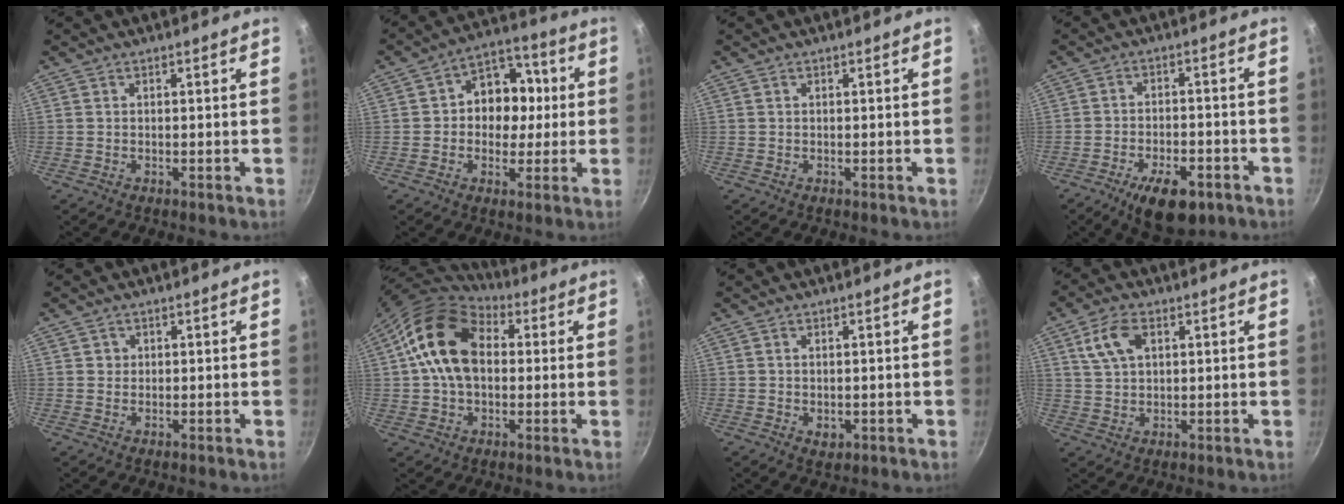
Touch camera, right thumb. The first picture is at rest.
{"total": 11.9, "force": [0.6, 9.5, 7.0], "torque": [-0.044, 0.020, -0.008]}
{"total": 0.0}
{"total": 11.1, "force": [-6.0, 5.2, 7.7], "torque": [-0.104, 0.025, -0.085]}
{"total": 1.4, "force": [0.3, 1.3, 0.2], "torque": [0.007, 0.002, 0.002]}
{"total": 15.5, "force": [2.4, 10.9, 10.7], "torque": [-0.163, 0.019, 0.027]}
{"total": 2.2, "force": [-0.2, 1.6, 1.5], "torque": [-0.021, -0.004, 0.000]}
{"total": 7.3, "force": [2.7, 4.3, 5.2], "torque": [-0.092, 0.002, 0.049]}